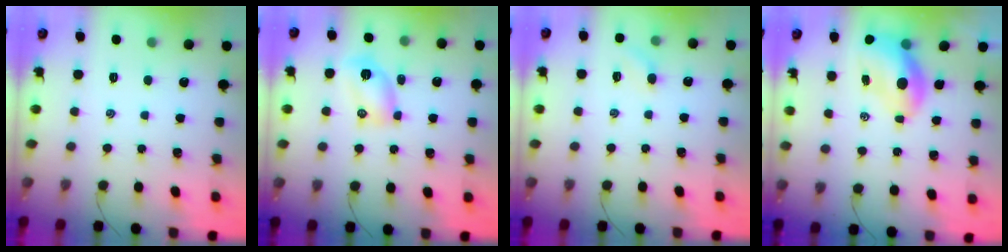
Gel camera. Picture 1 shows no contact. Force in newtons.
{"total": 6.0, "press": 5.9, "slide": 1.4}
{"total": 5.2, "press": 5.0, "slide": 1.2}
{"total": 7.4, "press": 7.2, "slide": 1.5}